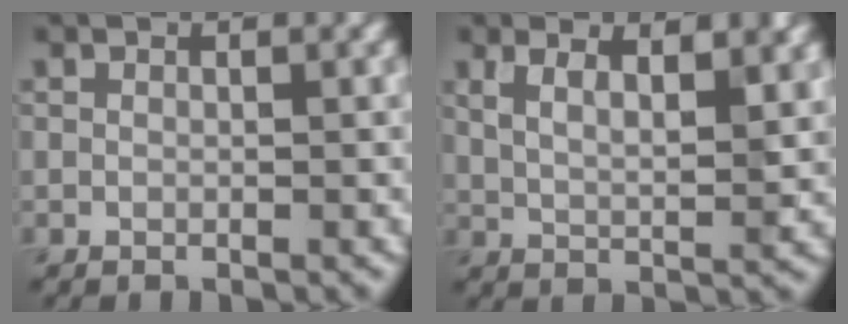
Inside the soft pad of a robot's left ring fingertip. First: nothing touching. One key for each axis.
{"total": 5.7, "fx": 3.3, "fy": 2.2, "fz": 4.1, "tx": -0.054, "ty": 0.015, "tz": 0.041}